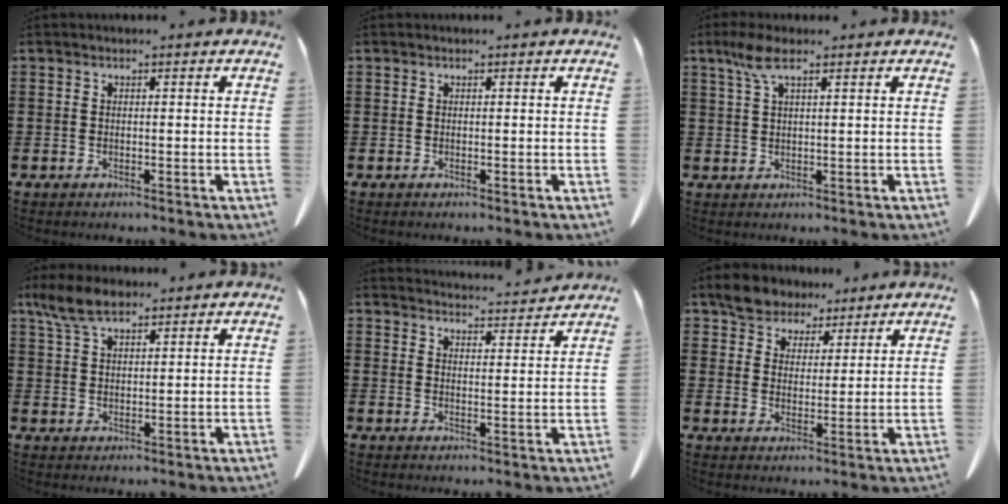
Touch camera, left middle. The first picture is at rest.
{"total": 0.0}
{"total": 4.4, "force": [2.3, 1.2, 3.6], "torque": [-0.077, 0.006, 0.039]}
{"total": 6.0, "force": [4.3, 2.2, 3.6], "torque": [-0.081, 0.003, 0.080]}
{"total": 4.3, "force": [4.2, -0.1, 0.4], "torque": [-0.013, -0.026, 0.075]}
{"total": 5.5, "force": [4.7, 2.9, 0.8], "torque": [-0.039, 0.000, 0.088]}